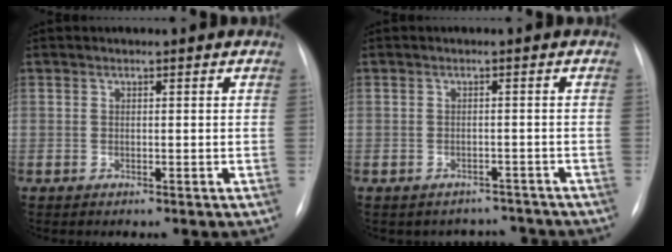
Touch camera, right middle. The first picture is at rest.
{"total": 4.5, "force": [-4.0, 1.8, -0.9], "torque": [0.016, 0.022, -0.048]}